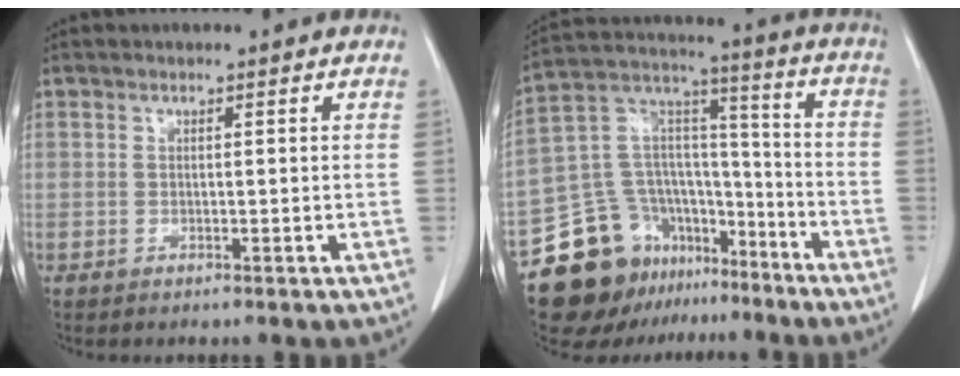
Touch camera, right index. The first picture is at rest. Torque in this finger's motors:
{"motor_torque": [-0.09, -0.05, -0.10, -0.05]}